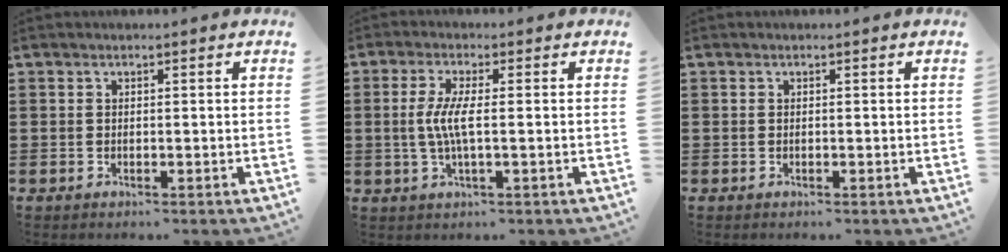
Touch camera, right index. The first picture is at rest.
{"total": 4.7, "force": [-0.2, 0.6, 4.7], "torque": [-0.107, -0.010, -0.014]}
{"total": 0.0}